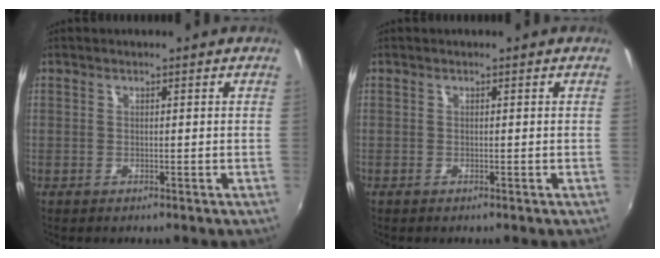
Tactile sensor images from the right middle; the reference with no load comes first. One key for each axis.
{"total": 0.0}